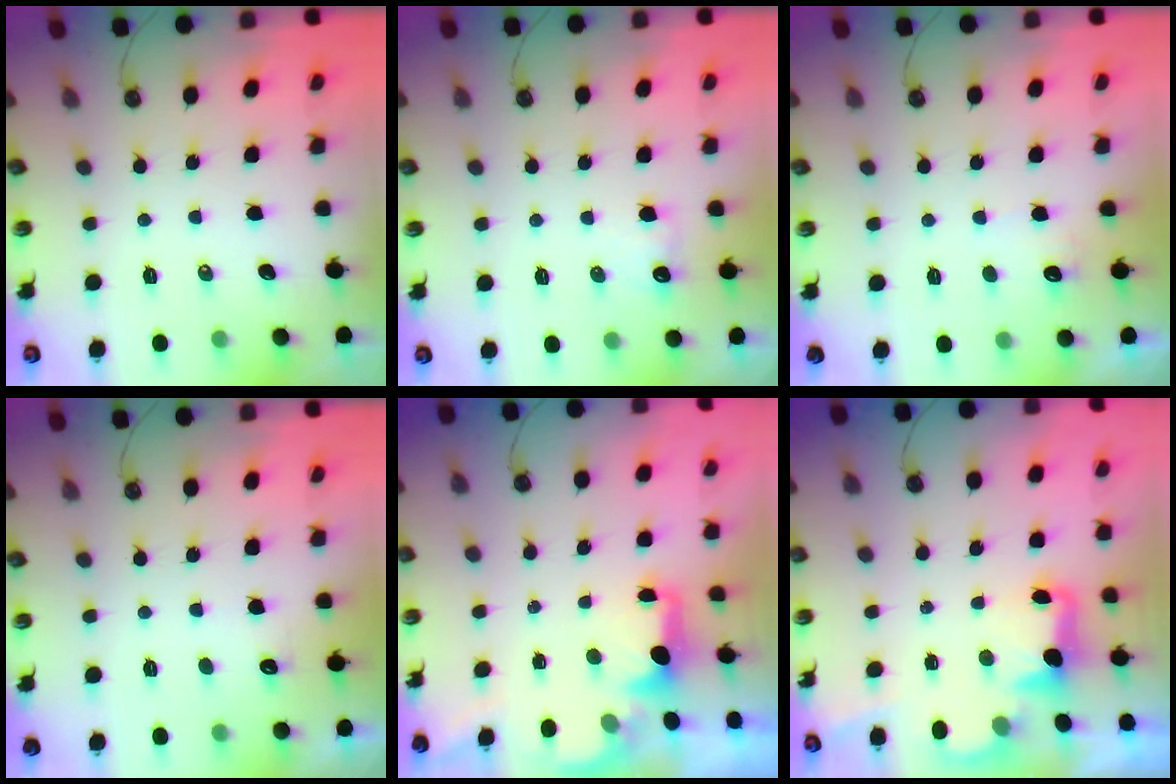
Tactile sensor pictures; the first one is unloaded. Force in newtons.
{"total": 5.0, "press": 4.9, "slide": 1.3}
{"total": 7.0, "press": 6.9, "slide": 1.2}
{"total": 4.2, "press": 4.1, "slide": 1.0}
{"total": 2.0, "press": 1.8, "slide": 0.8}
{"total": 3.3, "press": 3.3, "slide": 0.5}